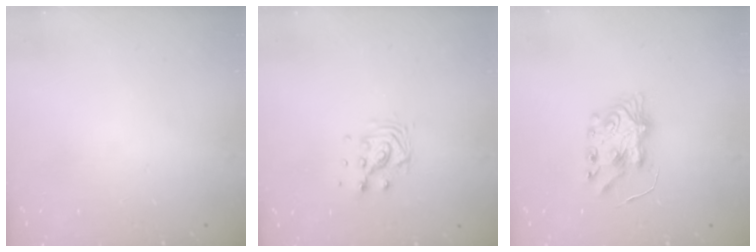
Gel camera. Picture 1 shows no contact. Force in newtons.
{"total": 7.0, "press": 7.0, "slide": 0.2}
{"total": 7.4, "press": 7.4, "slide": 0.2}